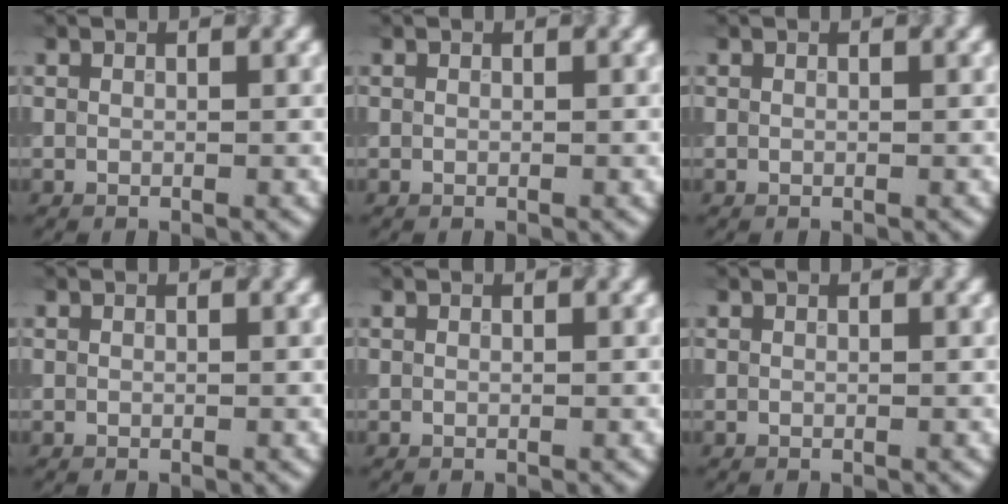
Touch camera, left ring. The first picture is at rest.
{"total": 0.0}
{"total": 0.0}
{"total": 0.0}
{"total": 0.0}
{"total": 0.0}